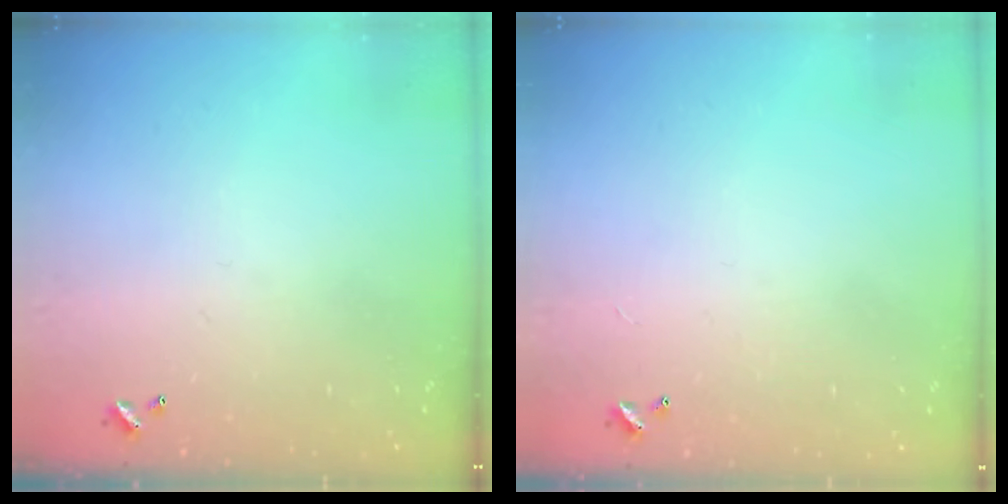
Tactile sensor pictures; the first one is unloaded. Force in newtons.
{"total": 2.6, "press": 2.6, "slide": 0.3}